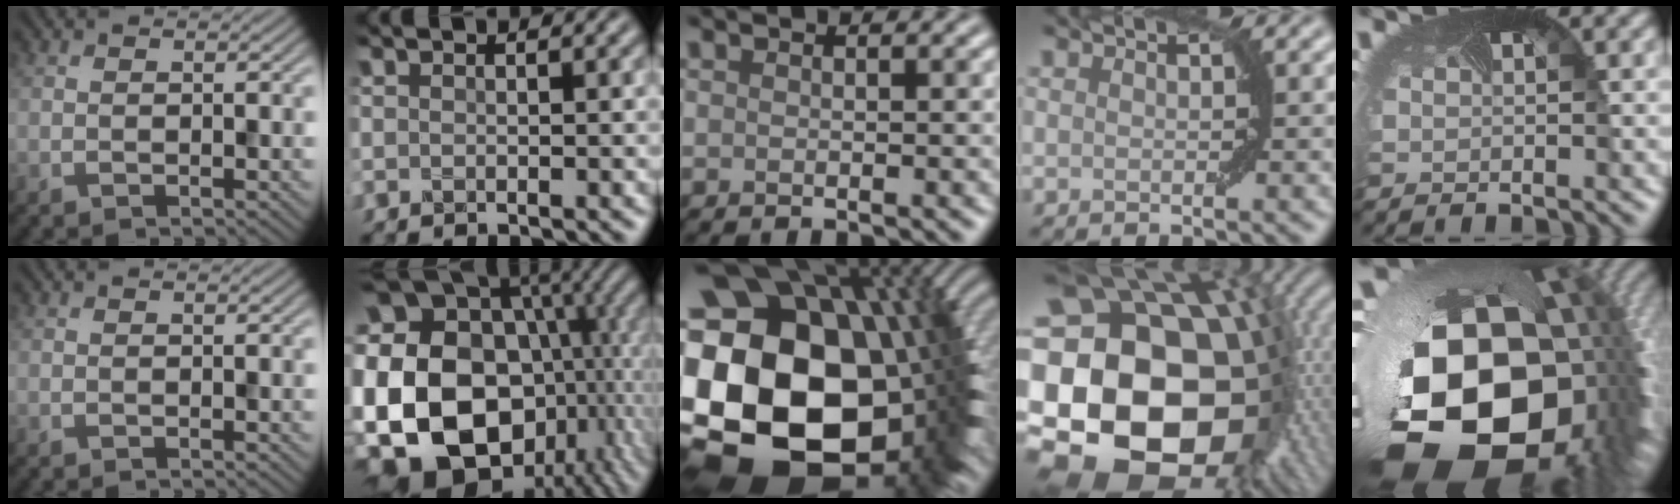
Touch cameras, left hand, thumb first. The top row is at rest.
{"index": {"total": 23.9, "force": [-1.7, 19.2, 14.0], "torque": [-0.307, -0.012, -0.048]}, "middle": {"total": 23.7, "force": [-2.6, 17.6, 15.7], "torque": [-0.306, -0.076, -0.042]}, "ring": {"total": 24.4, "force": [-2.5, 19.2, 14.9], "torque": [-0.283, -0.024, -0.068]}, "little": {"total": 22.1, "force": [-4.9, 15.5, 14.9], "torque": [-0.310, -0.132, -0.050]}}